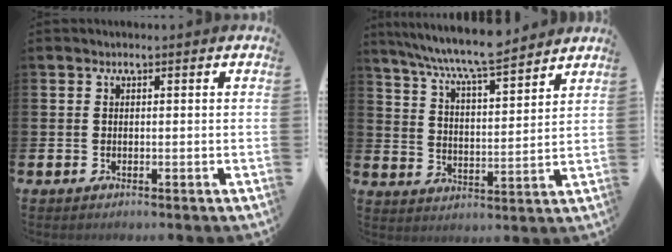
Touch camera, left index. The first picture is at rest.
{"total": 8.0, "force": [7.6, 0.2, 2.7], "torque": [-0.083, -0.047, 0.134]}